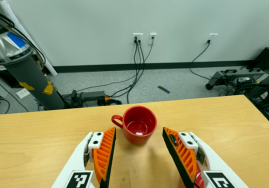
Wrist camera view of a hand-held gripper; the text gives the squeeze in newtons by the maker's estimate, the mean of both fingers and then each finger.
{"total": 0.0}